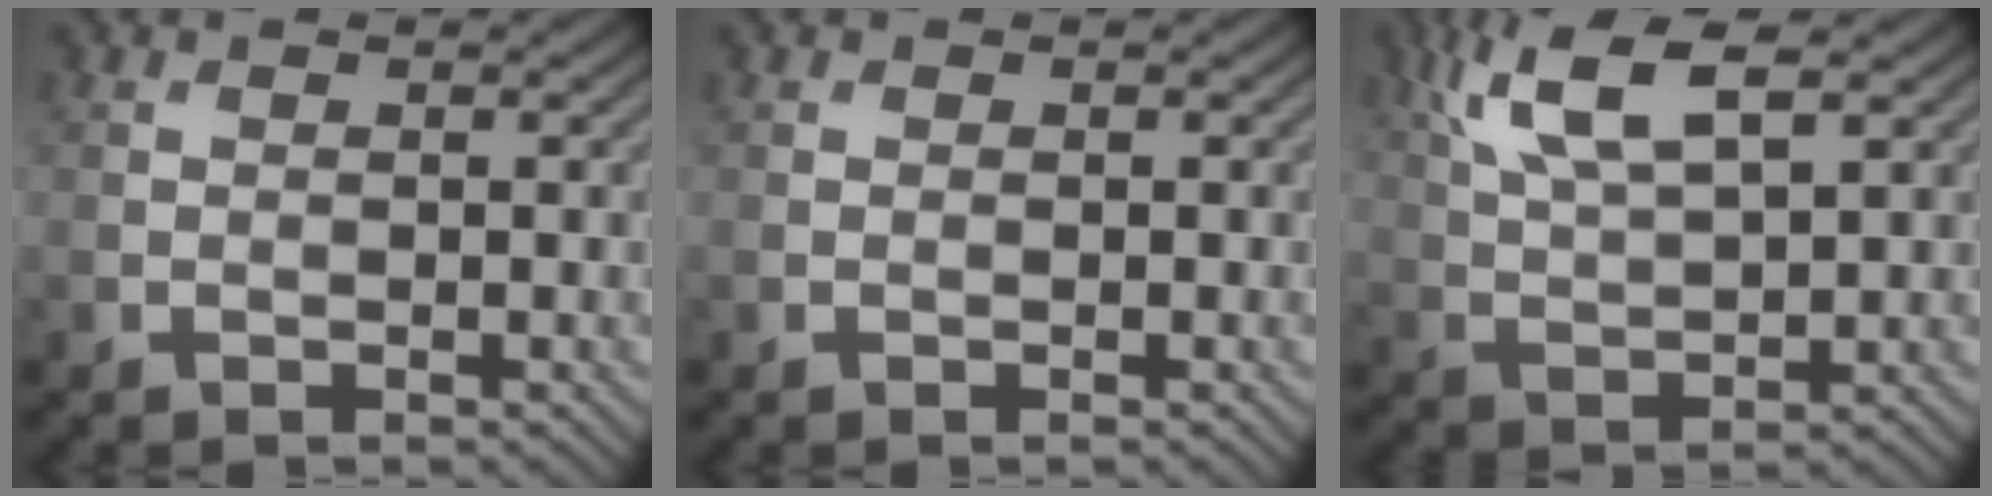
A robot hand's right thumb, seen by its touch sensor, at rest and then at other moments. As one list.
[{"total": 0.0}, {"total": 8.9, "force": [4.6, 2.8, 7.2], "torque": [-0.158, 0.016, 0.094]}]